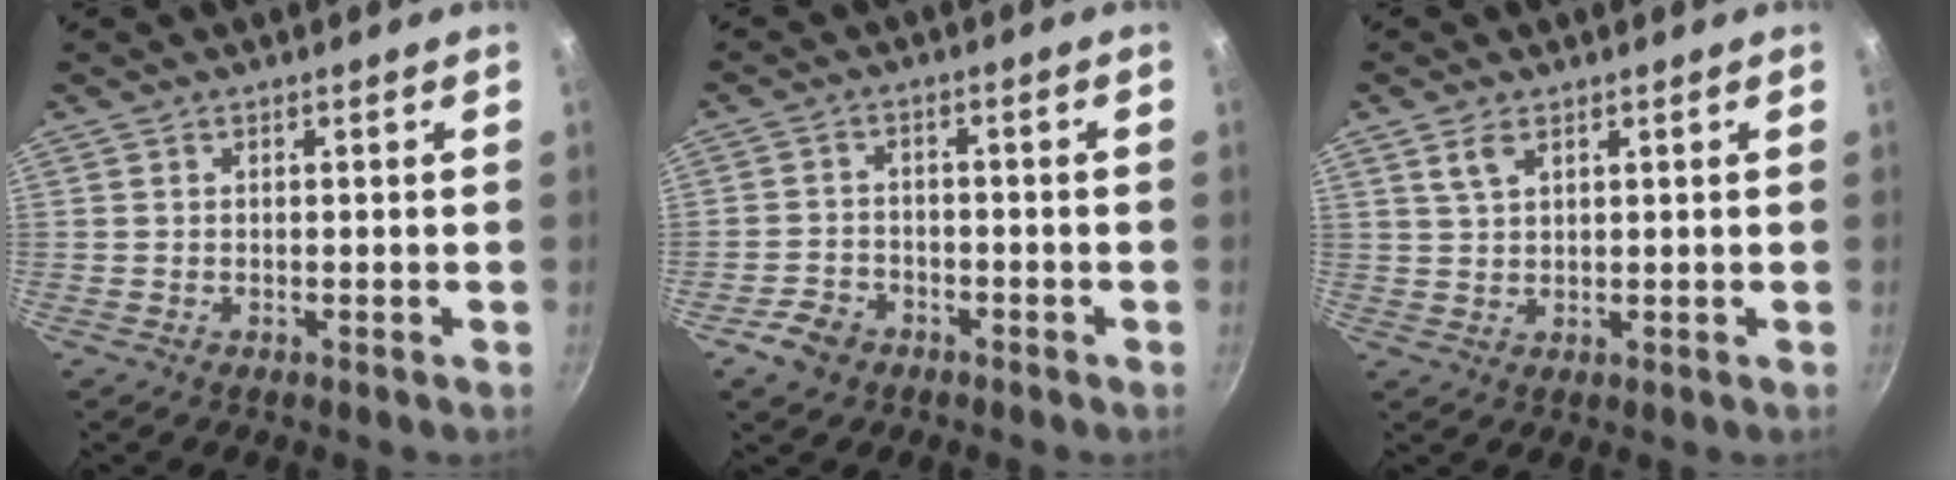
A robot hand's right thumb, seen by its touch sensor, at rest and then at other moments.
{"total": 5.2, "force": [-3.2, 3.6, 2.0], "torque": [-0.032, 0.029, -0.054]}
{"total": 3.3, "force": [1.9, 1.7, 2.1], "torque": [-0.036, -0.005, 0.040]}